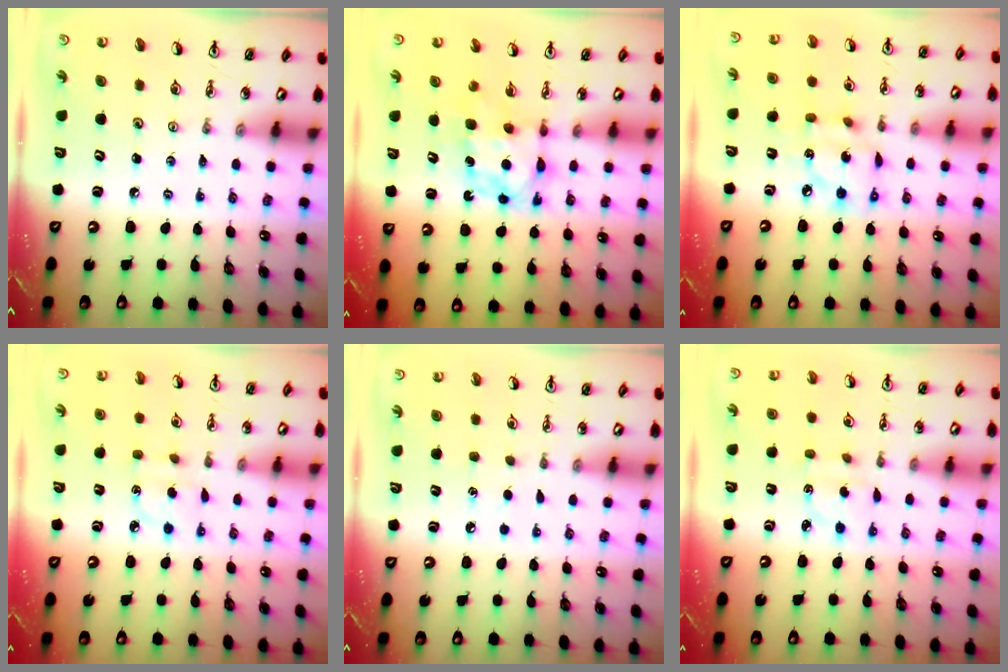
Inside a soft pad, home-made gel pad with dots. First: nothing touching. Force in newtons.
{"total": 6.5, "press": 6.5, "slide": 0.3}
{"total": 10.4, "press": 10.4, "slide": 0.6}
{"total": 3.6, "press": 3.6, "slide": 0.5}
{"total": 3.7, "press": 3.6, "slide": 0.4}
{"total": 2.3, "press": 2.2, "slide": 0.6}